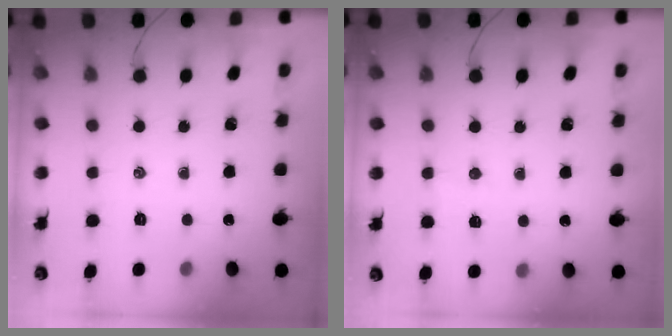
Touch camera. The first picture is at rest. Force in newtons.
{"total": 2.9, "press": 2.8, "slide": 0.7}